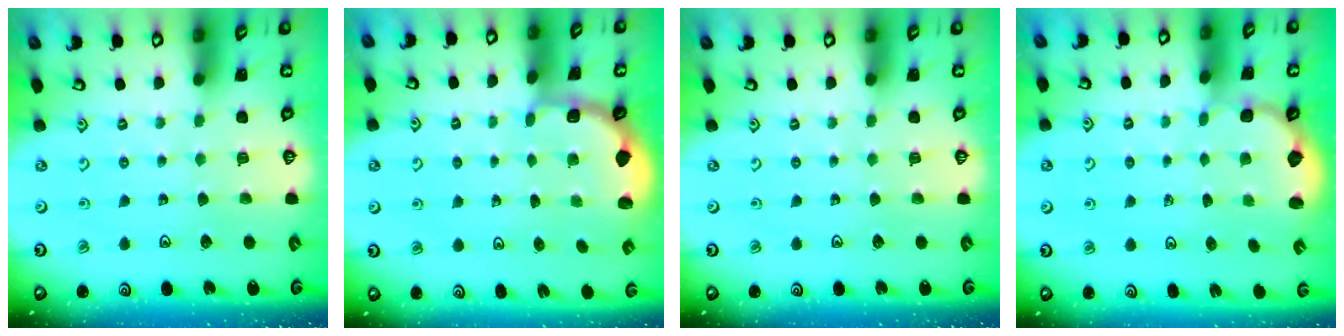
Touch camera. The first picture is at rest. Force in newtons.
{"total": 1.7, "press": 1.5, "slide": 0.6}
{"total": 0.0}
{"total": 2.1, "press": 1.4, "slide": 1.5}